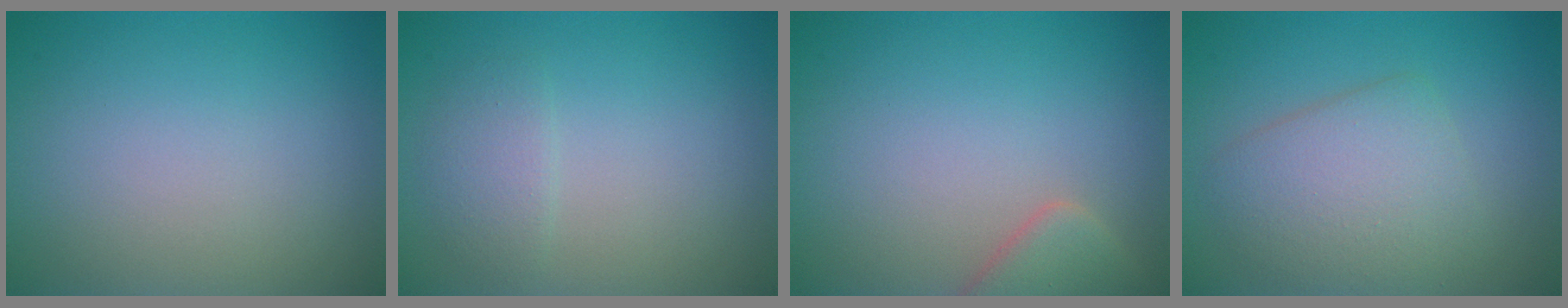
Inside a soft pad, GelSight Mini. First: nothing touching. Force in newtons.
{"total": 1.5, "press": 1.5, "slide": 0.1}
{"total": 3.0, "press": 3.0, "slide": 0.3}
{"total": 4.5, "press": 4.5, "slide": 0.3}